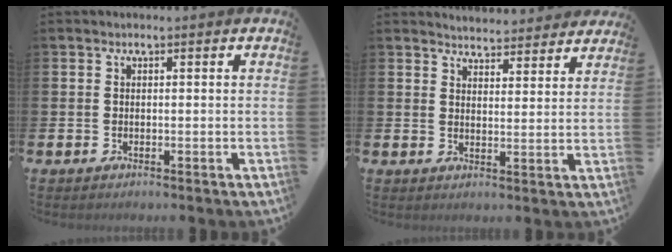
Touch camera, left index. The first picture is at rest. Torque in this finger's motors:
{"motor_torque": [1.07, -1.08, 0.26, 0.02]}